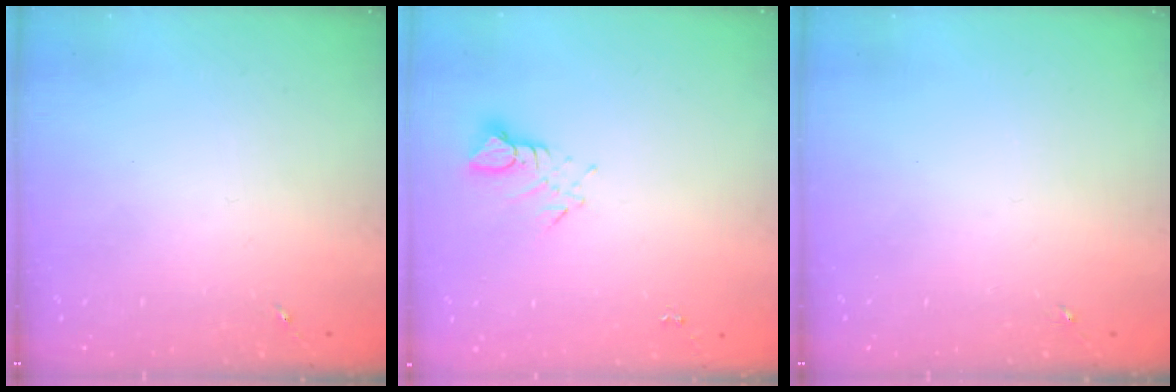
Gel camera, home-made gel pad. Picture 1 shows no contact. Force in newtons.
{"total": 3.8, "press": 3.8, "slide": 0.2}
{"total": 0.0}